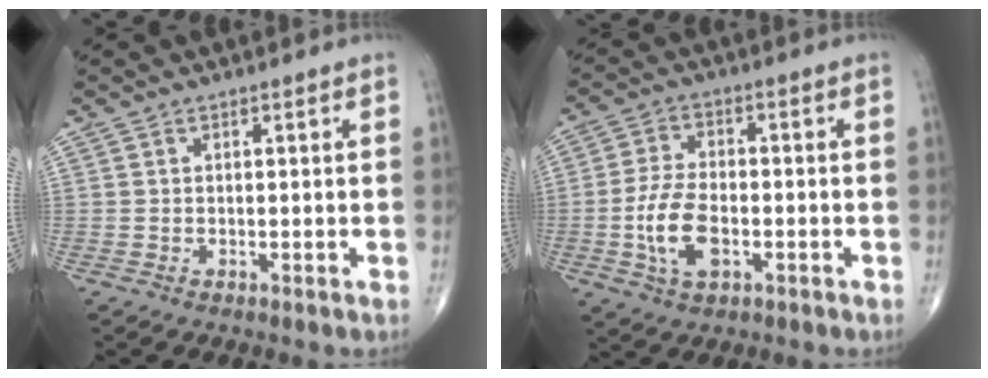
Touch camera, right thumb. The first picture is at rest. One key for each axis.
{"total": 9.3, "fx": -2.4, "fy": 5.1, "fz": 7.4, "tx": -0.147, "ty": 0.009, "tz": -0.045}